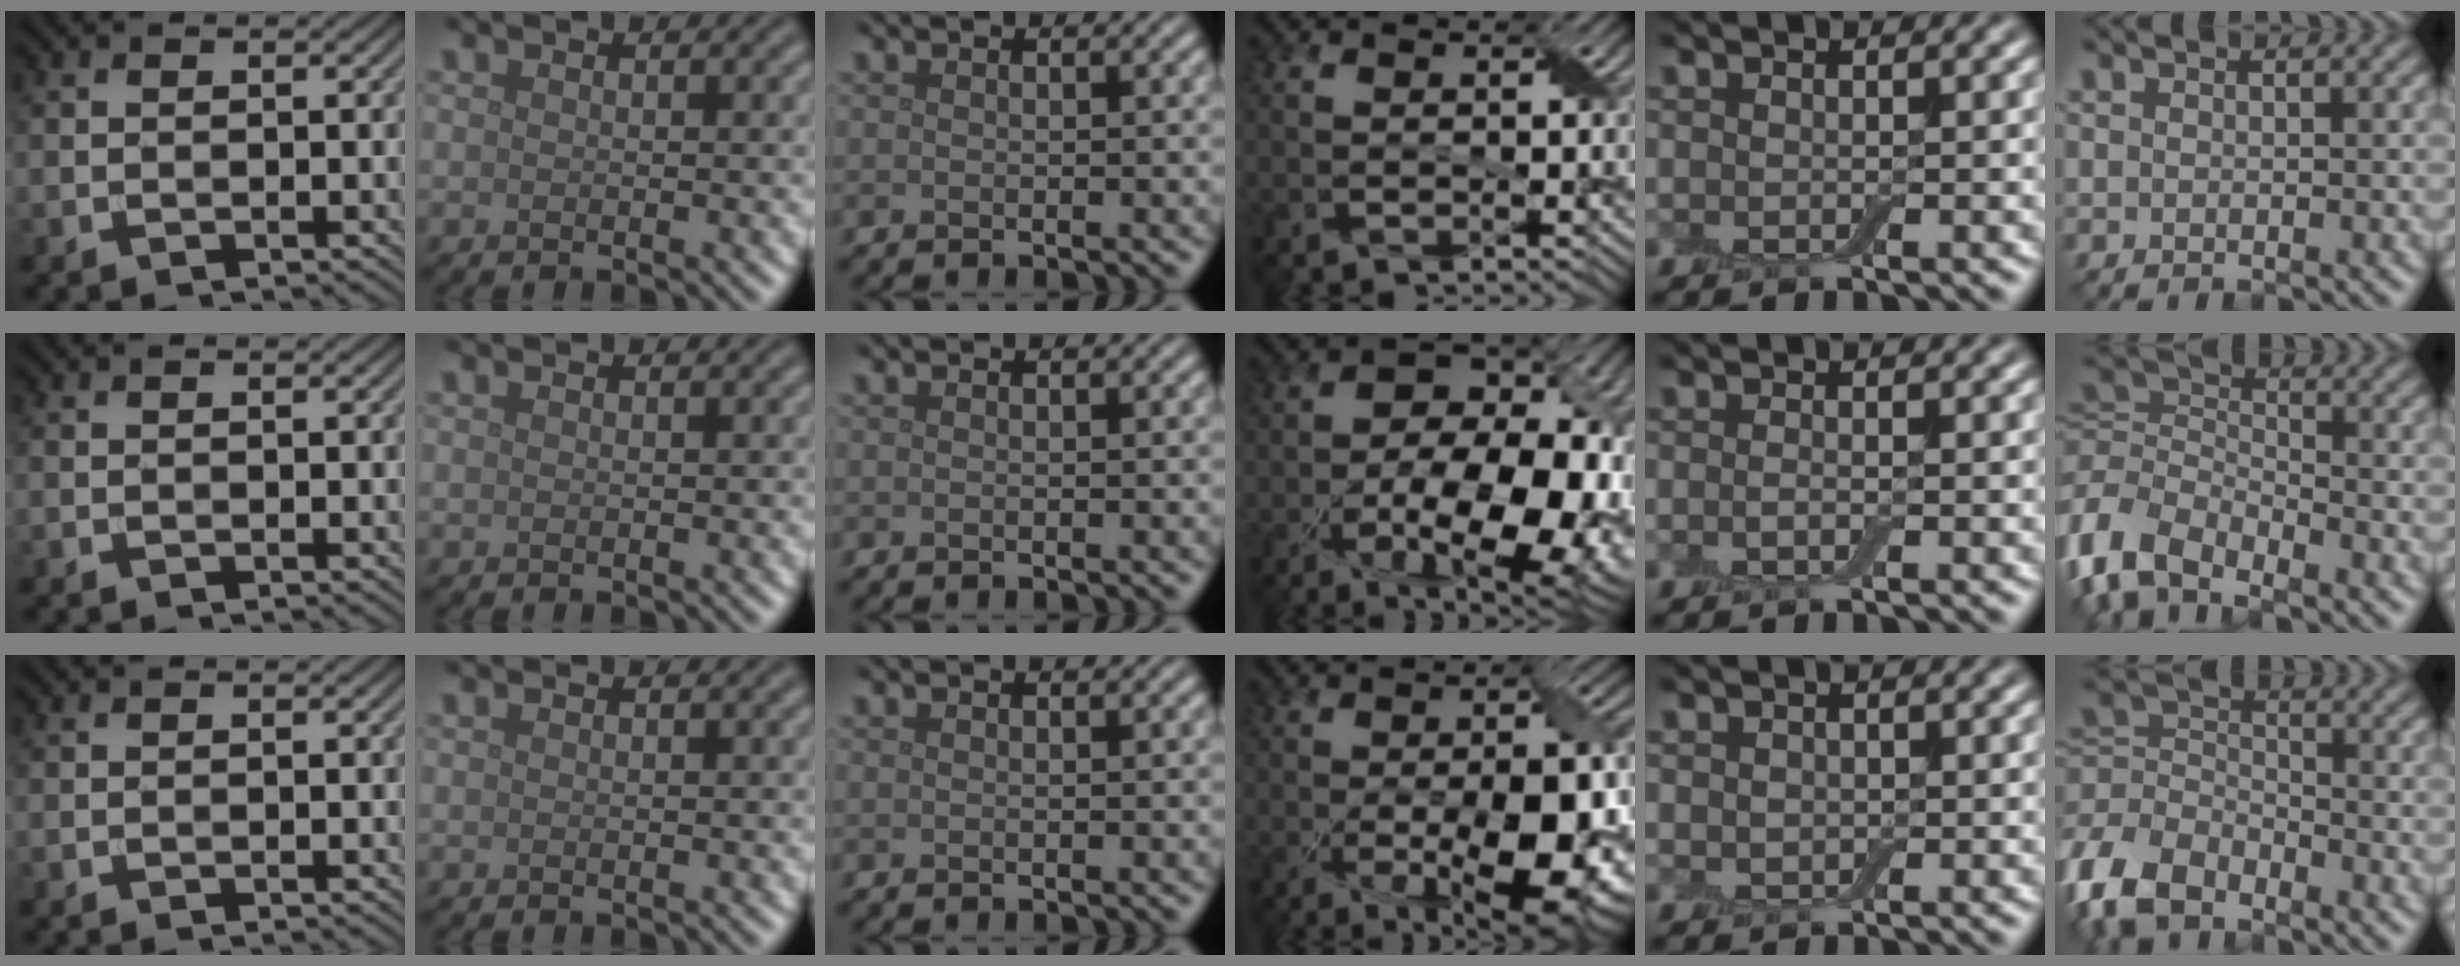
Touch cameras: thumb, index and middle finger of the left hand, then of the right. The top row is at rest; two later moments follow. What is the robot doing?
{"motion": "fold", "object": "cloth"}